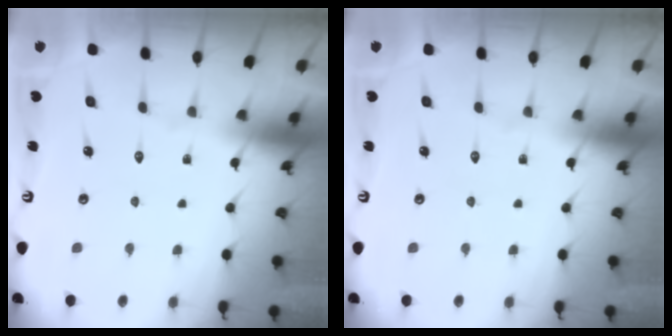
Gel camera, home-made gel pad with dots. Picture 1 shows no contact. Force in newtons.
{"total": 0.0}